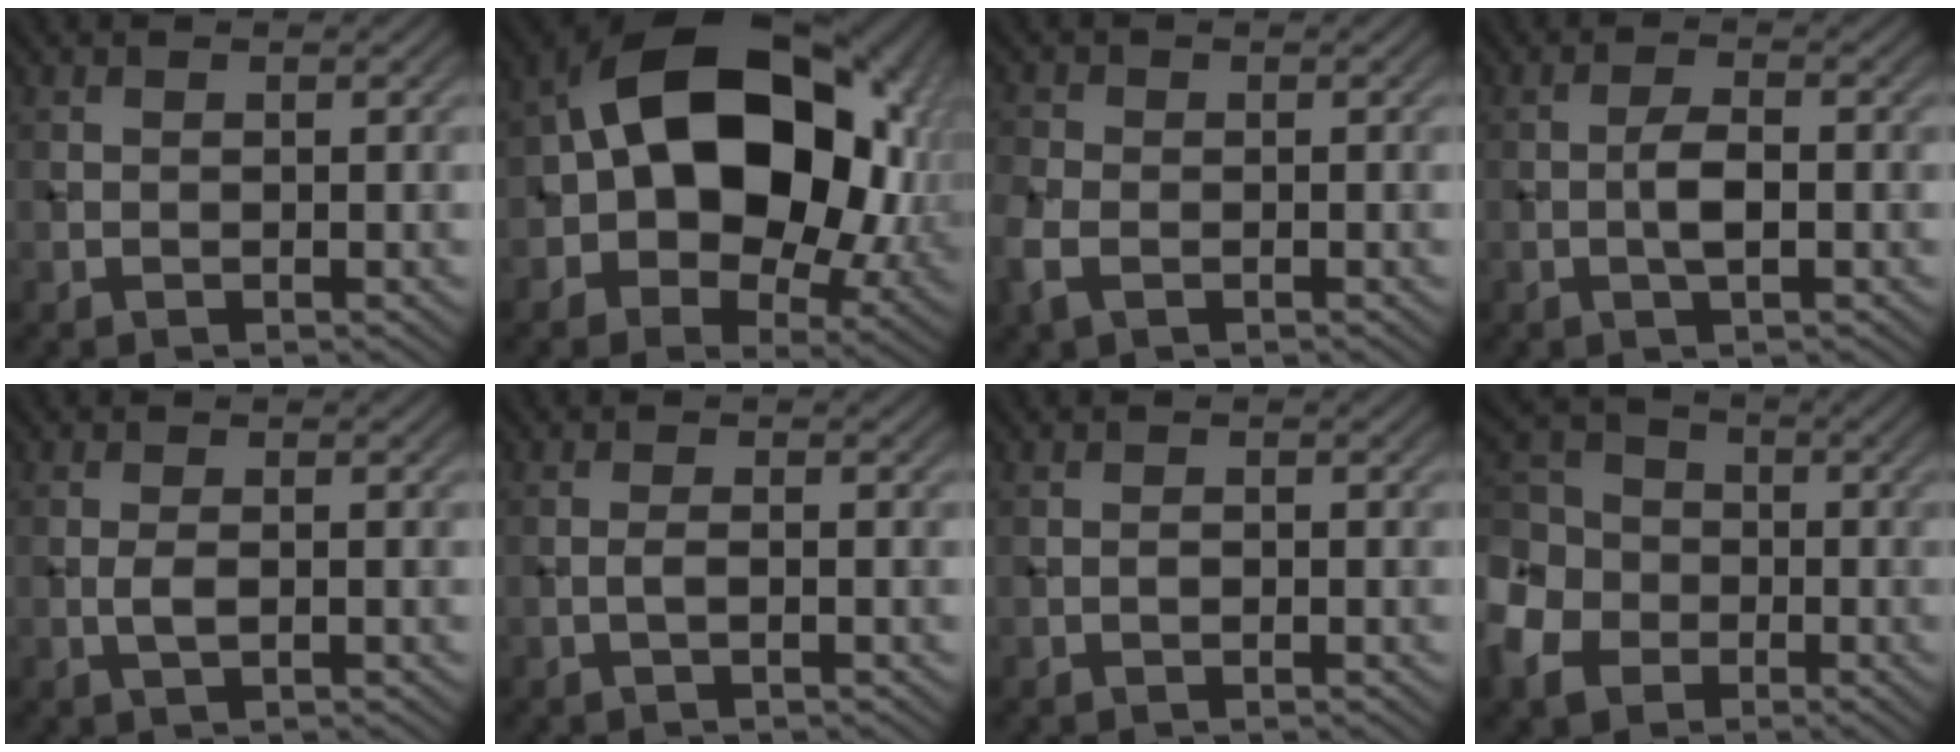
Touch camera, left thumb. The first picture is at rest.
{"total": 18.7, "force": [1.7, 12.6, 13.7], "torque": [-0.217, -0.013, 0.031]}
{"total": 3.7, "force": [-1.5, 2.5, 2.3], "torque": [-0.067, -0.007, -0.039]}
{"total": 2.9, "force": [-0.5, 0.9, 2.7], "torque": [-0.052, 0.006, -0.013]}
{"total": 1.6, "force": [-0.2, 0.6, 1.5], "torque": [-0.031, 0.001, -0.006]}
{"total": 1.1, "force": [-0.3, 0.2, 1.1], "torque": [-0.021, 0.005, -0.007]}
{"total": 0.6, "force": [-0.2, 0.3, 0.5], "torque": [-0.007, 0.002, -0.001]}
{"total": 9.4, "force": [-3.8, 7.4, 4.2], "torque": [-0.141, -0.013, -0.090]}